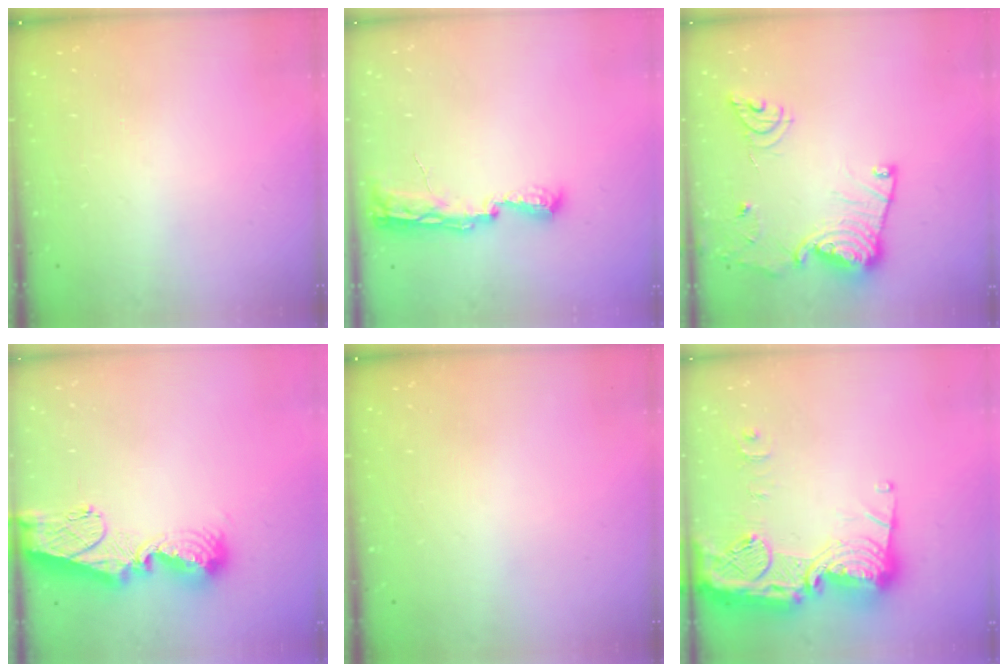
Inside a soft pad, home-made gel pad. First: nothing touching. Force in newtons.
{"total": 10.6, "press": 9.1, "slide": 5.5}
{"total": 15.7, "press": 15.6, "slide": 1.7}
{"total": 12.9, "press": 12.9, "slide": 1.4}
{"total": 0.0}
{"total": 23.2, "press": 23.1, "slide": 2.1}